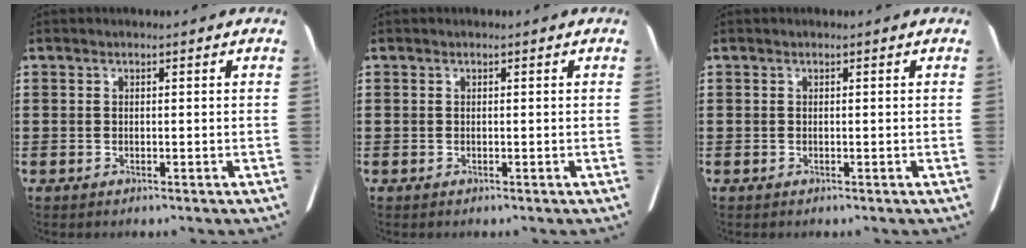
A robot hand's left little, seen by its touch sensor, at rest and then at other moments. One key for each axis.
{"total": 0.0}
{"total": 0.0}